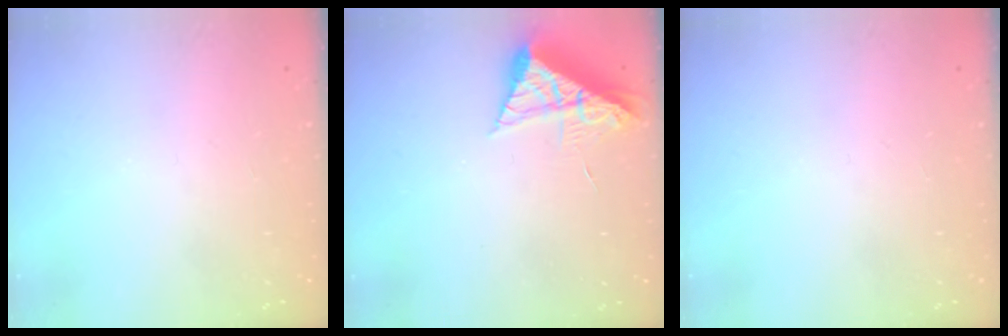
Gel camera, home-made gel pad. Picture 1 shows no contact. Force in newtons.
{"total": 7.9, "press": 7.8, "slide": 0.7}
{"total": 0.0}